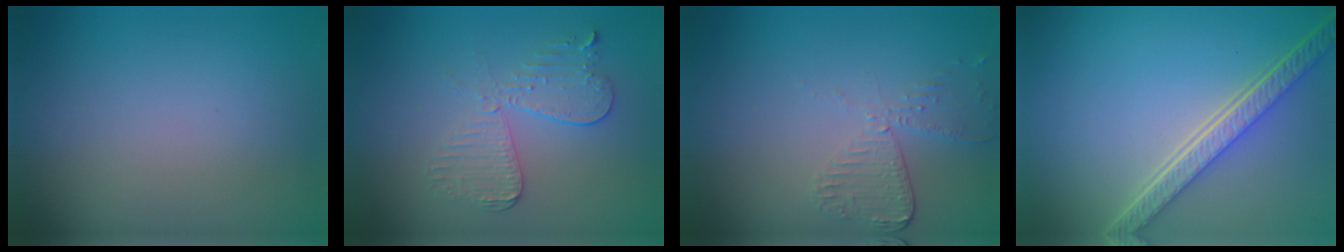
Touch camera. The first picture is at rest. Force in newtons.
{"total": 3.4, "press": 3.0, "slide": 1.7}
{"total": 2.6, "press": 2.3, "slide": 1.2}
{"total": 5.5, "press": 4.0, "slide": 3.8}